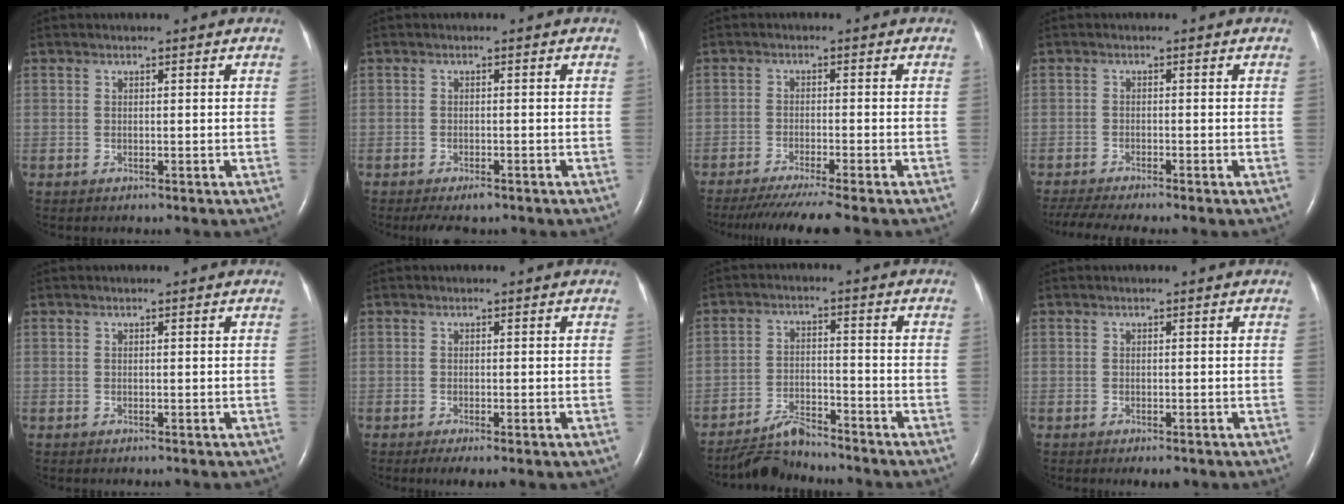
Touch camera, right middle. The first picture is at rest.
{"total": 2.9, "force": [-2.1, 1.0, 1.7], "torque": [-0.032, -0.006, -0.029]}
{"total": 9.4, "force": [-8.0, -1.2, 4.8], "torque": [-0.057, -0.031, -0.124]}
{"total": 6.8, "force": [-5.9, -0.4, 3.3], "torque": [-0.053, -0.014, -0.098]}
{"total": 0.6, "force": [-0.5, 0.2, 0.3], "torque": [-0.004, -0.001, -0.003]}
{"total": 3.8, "force": [-2.3, 0.9, 2.8], "torque": [-0.040, -0.010, -0.030]}
{"total": 5.8, "force": [-5.6, 0.7, 0.9], "torque": [-0.022, -0.011, -0.099]}
{"total": 1.6, "force": [-1.1, 0.5, 1.1], "torque": [-0.013, -0.004, -0.011]}